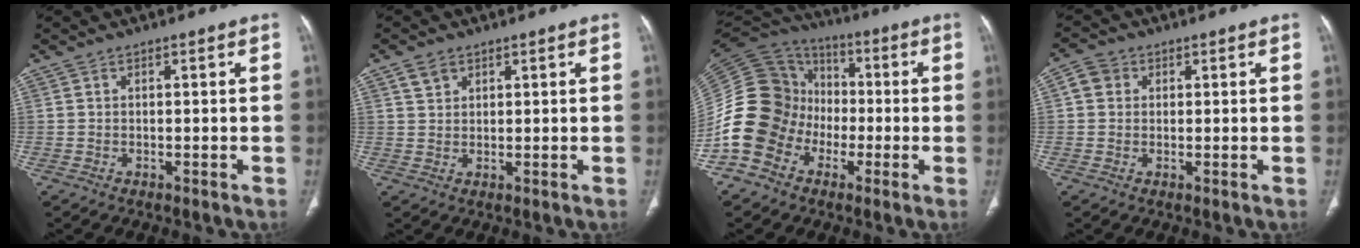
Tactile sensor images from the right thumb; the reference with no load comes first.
{"total": 2.8, "force": [1.7, 1.9, 1.1], "torque": [-0.013, -0.004, 0.034]}
{"total": 18.0, "force": [-5.5, 15.2, 7.9], "torque": [-0.146, 0.065, -0.106]}
{"total": 3.4, "force": [0.8, 3.1, 1.3], "torque": [-0.013, 0.006, 0.011]}